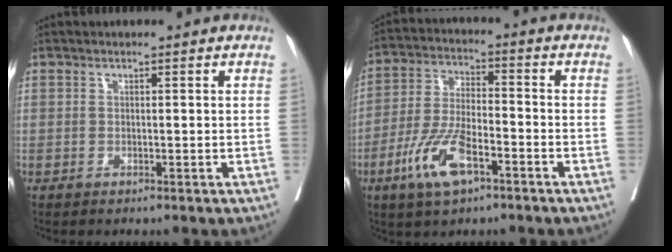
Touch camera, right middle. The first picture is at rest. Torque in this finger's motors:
{"motor_torque": [1.10, -1.04, 0.28, 0.11]}